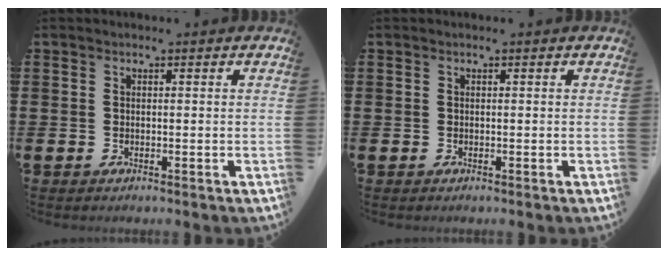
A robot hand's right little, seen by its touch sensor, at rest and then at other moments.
{"total": 0.0}